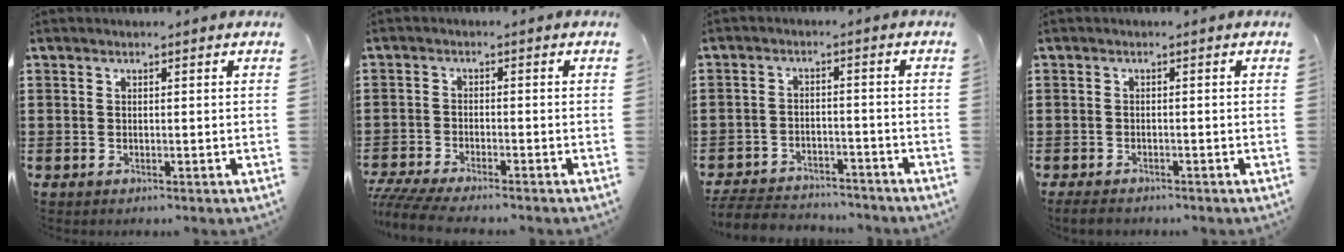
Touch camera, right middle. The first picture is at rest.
{"total": 3.6, "force": [-3.4, 0.1, 1.1], "torque": [-0.033, -0.011, -0.071]}
{"total": 4.7, "force": [-4.6, 0.8, 0.3], "torque": [-0.011, 0.008, -0.097]}
{"total": 1.4, "force": [-1.3, 0.4, 0.4], "torque": [-0.010, 0.001, -0.026]}